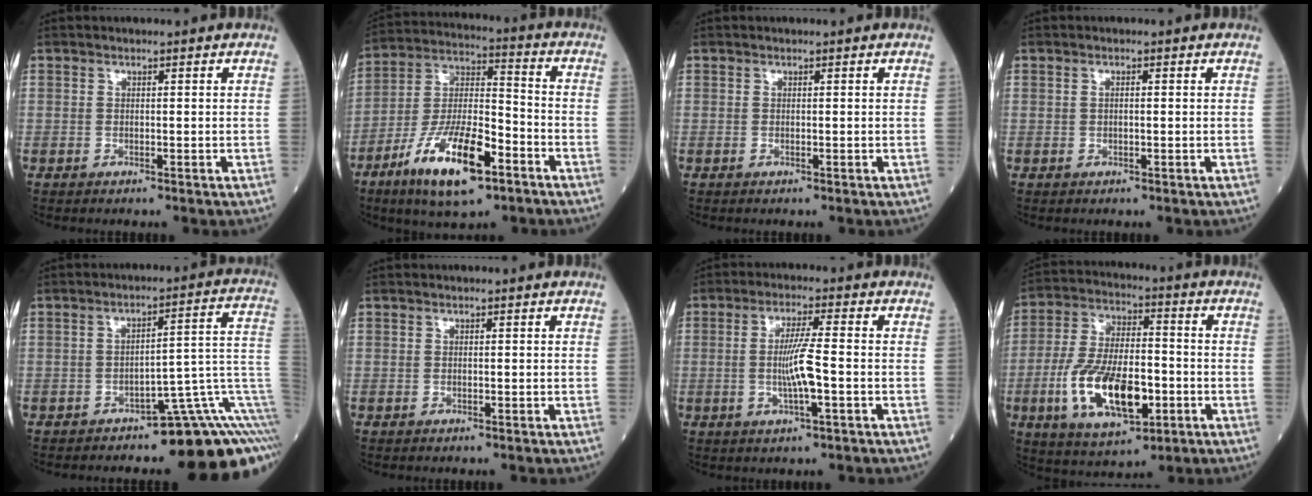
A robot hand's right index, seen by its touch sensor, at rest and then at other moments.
{"total": 16.9, "force": [-9.2, 4.9, 13.3], "torque": [-0.267, -0.010, -0.163]}
{"total": 0.0}
{"total": 1.2, "force": [0.1, 0.6, 1.0], "torque": [-0.031, 0.006, 0.002]}
{"total": 14.7, "force": [-7.3, 3.4, 12.4], "torque": [-0.099, 0.067, -0.091]}
{"total": 0.0}
{"total": 6.9, "force": [-1.2, 0.8, 6.8], "torque": [-0.133, 0.000, -0.021]}
{"total": 16.6, "force": [-5.1, 6.7, 14.3], "torque": [-0.293, -0.003, -0.082]}